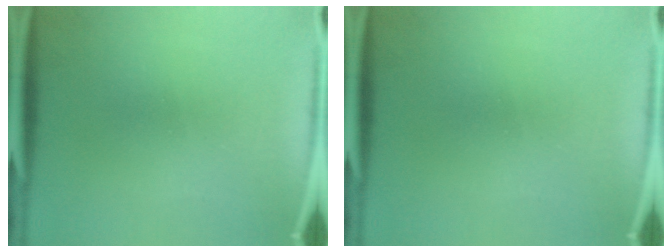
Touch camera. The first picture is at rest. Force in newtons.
{"total": 0.0}